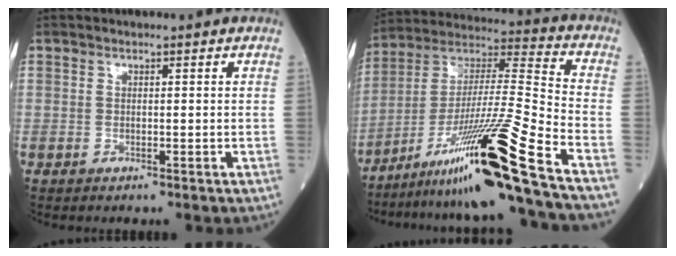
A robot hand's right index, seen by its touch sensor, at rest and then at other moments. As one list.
[{"total": 21.8, "force": [-14.1, -2.9, 16.3], "torque": [-0.296, -0.023, -0.249]}]